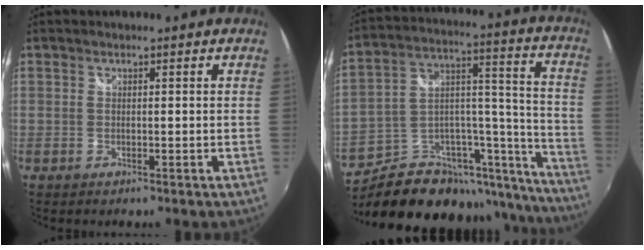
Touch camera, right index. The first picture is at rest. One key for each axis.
{"total": 26.0, "fx": -18.5, "fy": 12.7, "fz": 13.2, "tx": -0.179, "ty": 0.064, "tz": -0.264}